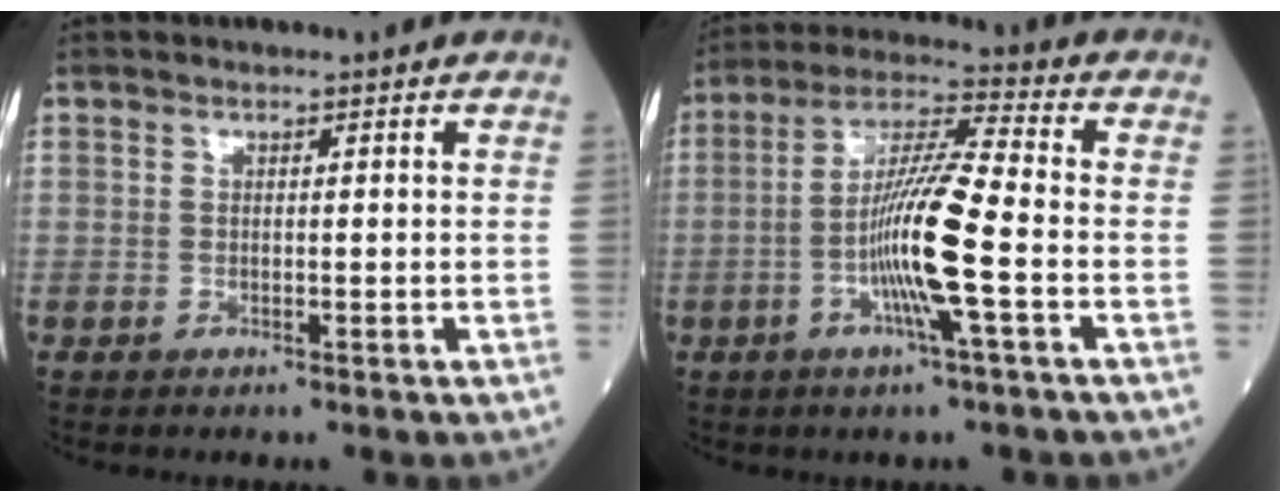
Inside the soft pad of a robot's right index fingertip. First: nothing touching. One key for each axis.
{"total": 11.9, "fx": -3.0, "fy": -0.2, "fz": 11.5, "tx": -0.219, "ty": -0.002, "tz": -0.065}